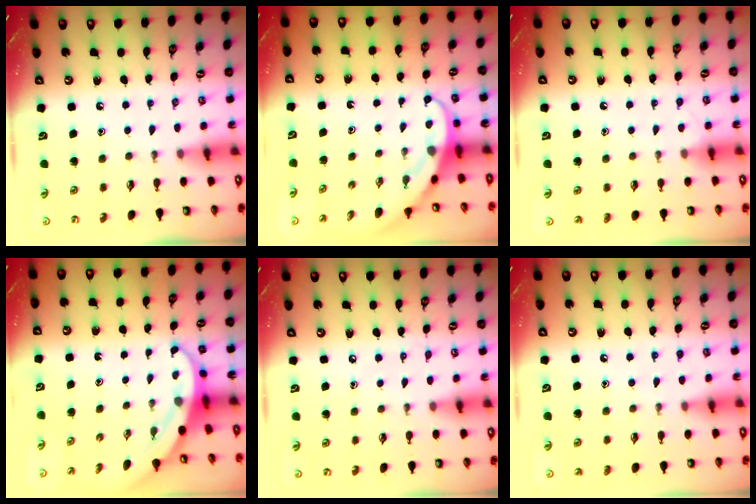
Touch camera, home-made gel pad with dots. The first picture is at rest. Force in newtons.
{"total": 3.8, "press": 3.8, "slide": 0.3}
{"total": 2.6, "press": 2.5, "slide": 0.3}
{"total": 3.5, "press": 3.5, "slide": 0.3}
{"total": 2.8, "press": 2.8, "slide": 0.3}
{"total": 6.3, "press": 6.3, "slide": 0.9}